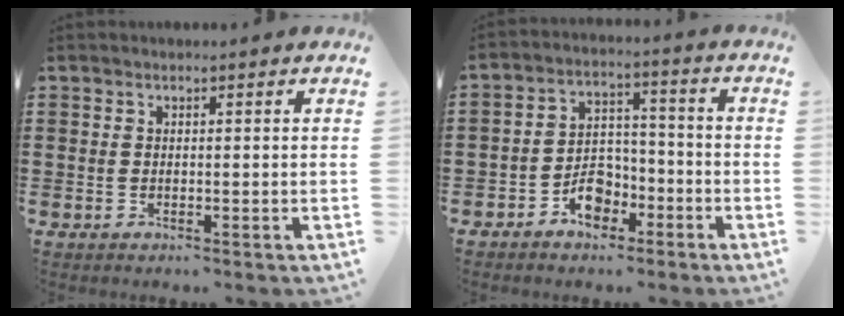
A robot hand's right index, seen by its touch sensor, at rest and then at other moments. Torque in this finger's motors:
{"motor_torque": [0.40, 1.74, 0.09, 0.00]}